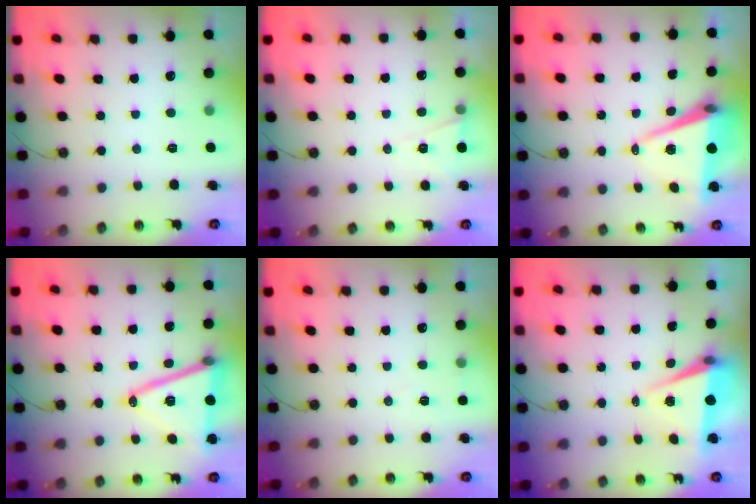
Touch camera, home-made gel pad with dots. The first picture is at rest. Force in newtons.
{"total": 5.6, "press": 3.5, "slide": 4.4}
{"total": 8.3, "press": 7.3, "slide": 4.1}
{"total": 17.4, "press": 16.9, "slide": 3.8}
{"total": 4.7, "press": 4.5, "slide": 1.4}
{"total": 6.9, "press": 5.4, "slide": 4.3}